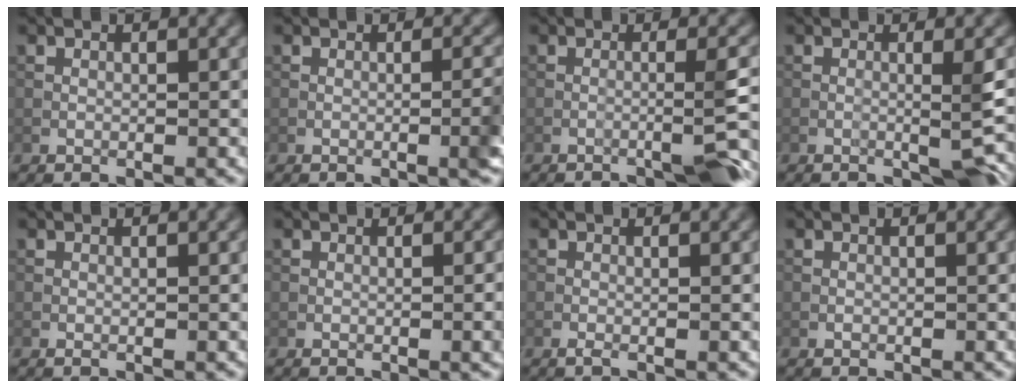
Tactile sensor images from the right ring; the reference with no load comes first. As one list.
[{"total": 2.4, "force": [-0.4, 0.5, 2.4], "torque": [-0.025, 0.007, -0.011]}, {"total": 4.4, "force": [-1.9, 0.5, 3.9], "torque": [-0.039, 0.014, -0.044]}, {"total": 3.4, "force": [-0.4, 0.6, 3.3], "torque": [-0.039, 0.006, -0.008]}, {"total": 0.0}, {"total": 1.5, "force": [0.0, 0.3, 1.5], "torque": [-0.015, 0.005, -0.002]}, {"total": 0.5, "force": [-0.3, 0.1, 0.4], "torque": [-0.009, 0.000, -0.008]}, {"total": 0.0}]